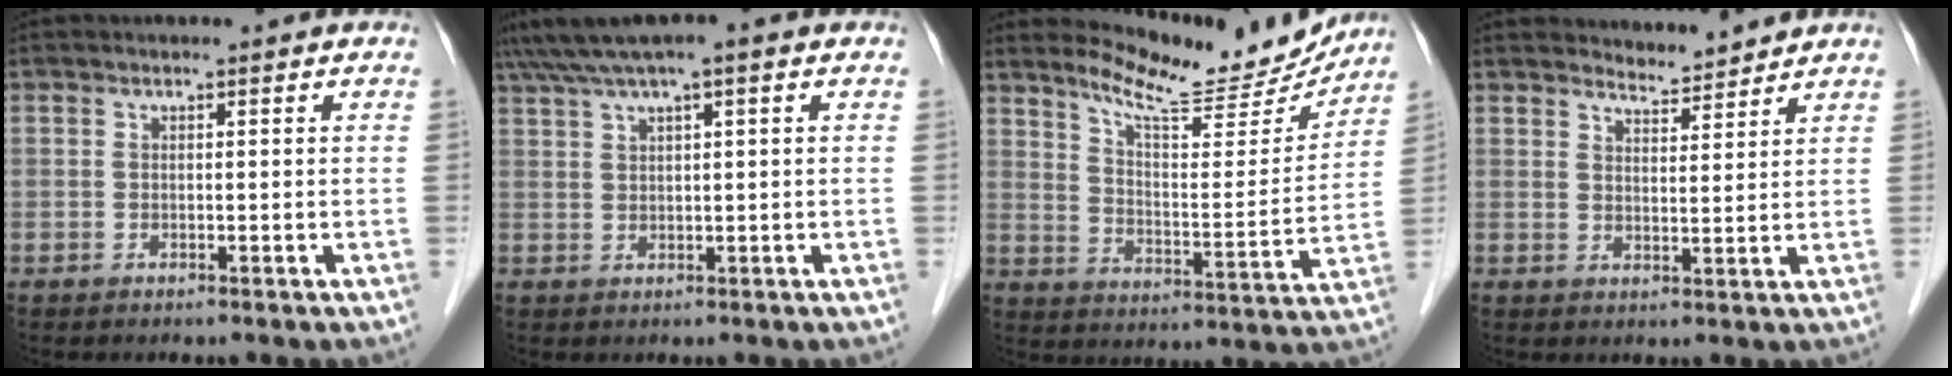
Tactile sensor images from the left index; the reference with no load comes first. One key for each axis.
{"total": 6.2, "fx": 4.1, "fy": 0.3, "fz": 4.6, "tx": -0.090, "ty": 0.038, "tz": 0.074}
{"total": 14.6, "fx": 13.9, "fy": 1.6, "fz": 4.1, "tx": -0.069, "ty": -0.029, "tz": 0.201}
{"total": 3.6, "fx": 3.6, "fy": 0.3, "fz": -0.2, "tx": -0.007, "ty": 0.001, "tz": 0.060}